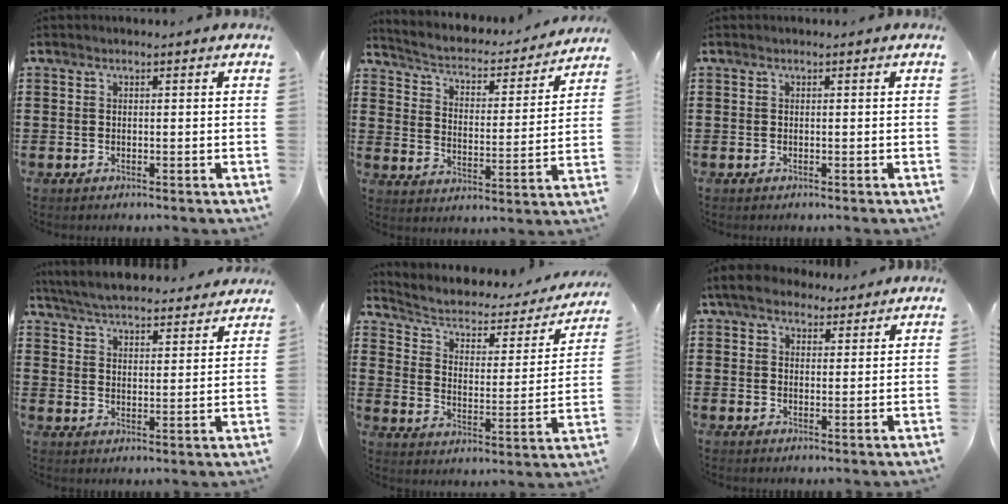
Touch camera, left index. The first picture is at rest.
{"total": 2.7, "force": [2.5, 0.7, 0.9], "torque": [-0.035, -0.026, 0.031]}
{"total": 0.0}
{"total": 5.4, "force": [5.3, 0.1, 0.9], "torque": [-0.041, -0.030, 0.093]}
{"total": 3.5, "force": [2.0, 2.1, 1.9], "torque": [-0.053, -0.014, 0.023]}
{"total": 4.9, "force": [3.8, 2.6, 1.7], "torque": [-0.049, 0.007, 0.070]}